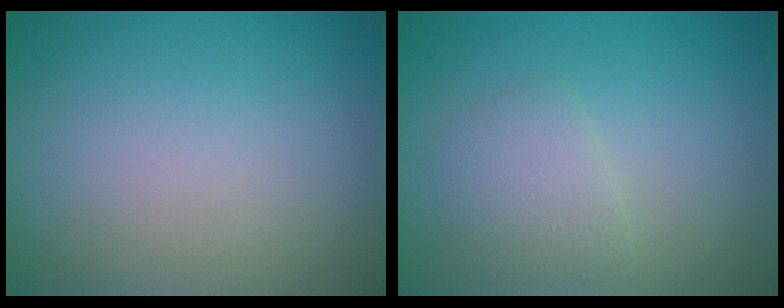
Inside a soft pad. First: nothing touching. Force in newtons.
{"total": 2.2, "press": 2.2, "slide": 0.0}